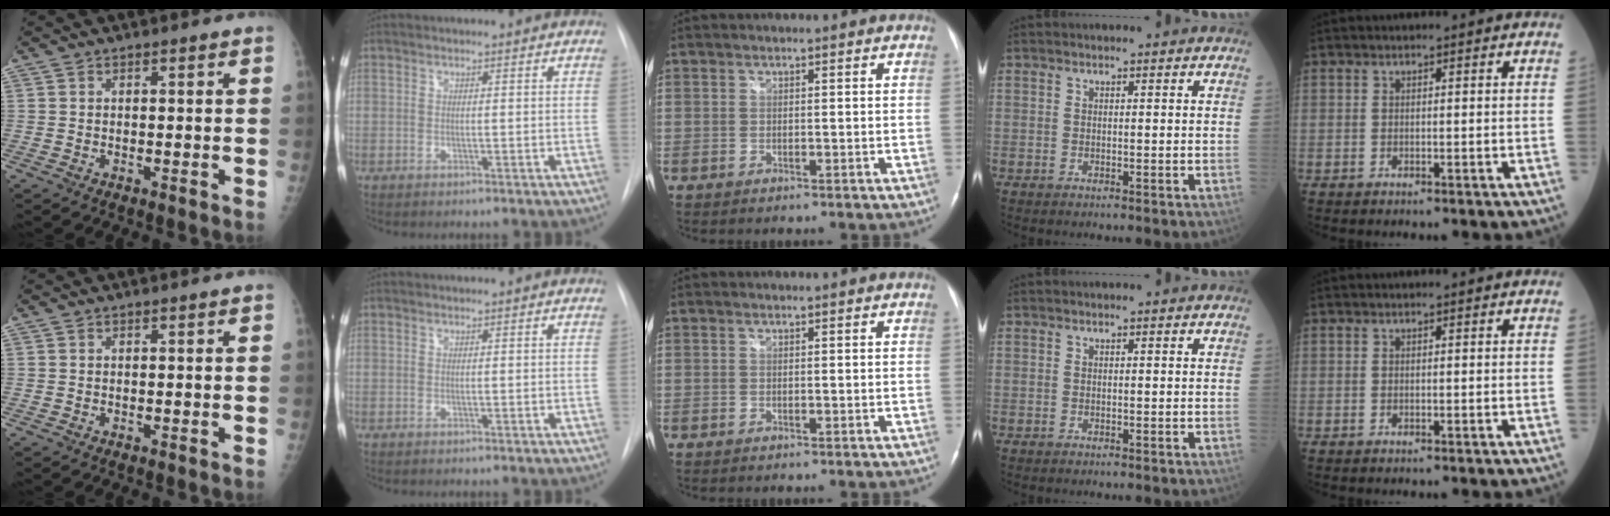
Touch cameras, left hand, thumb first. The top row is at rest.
{}